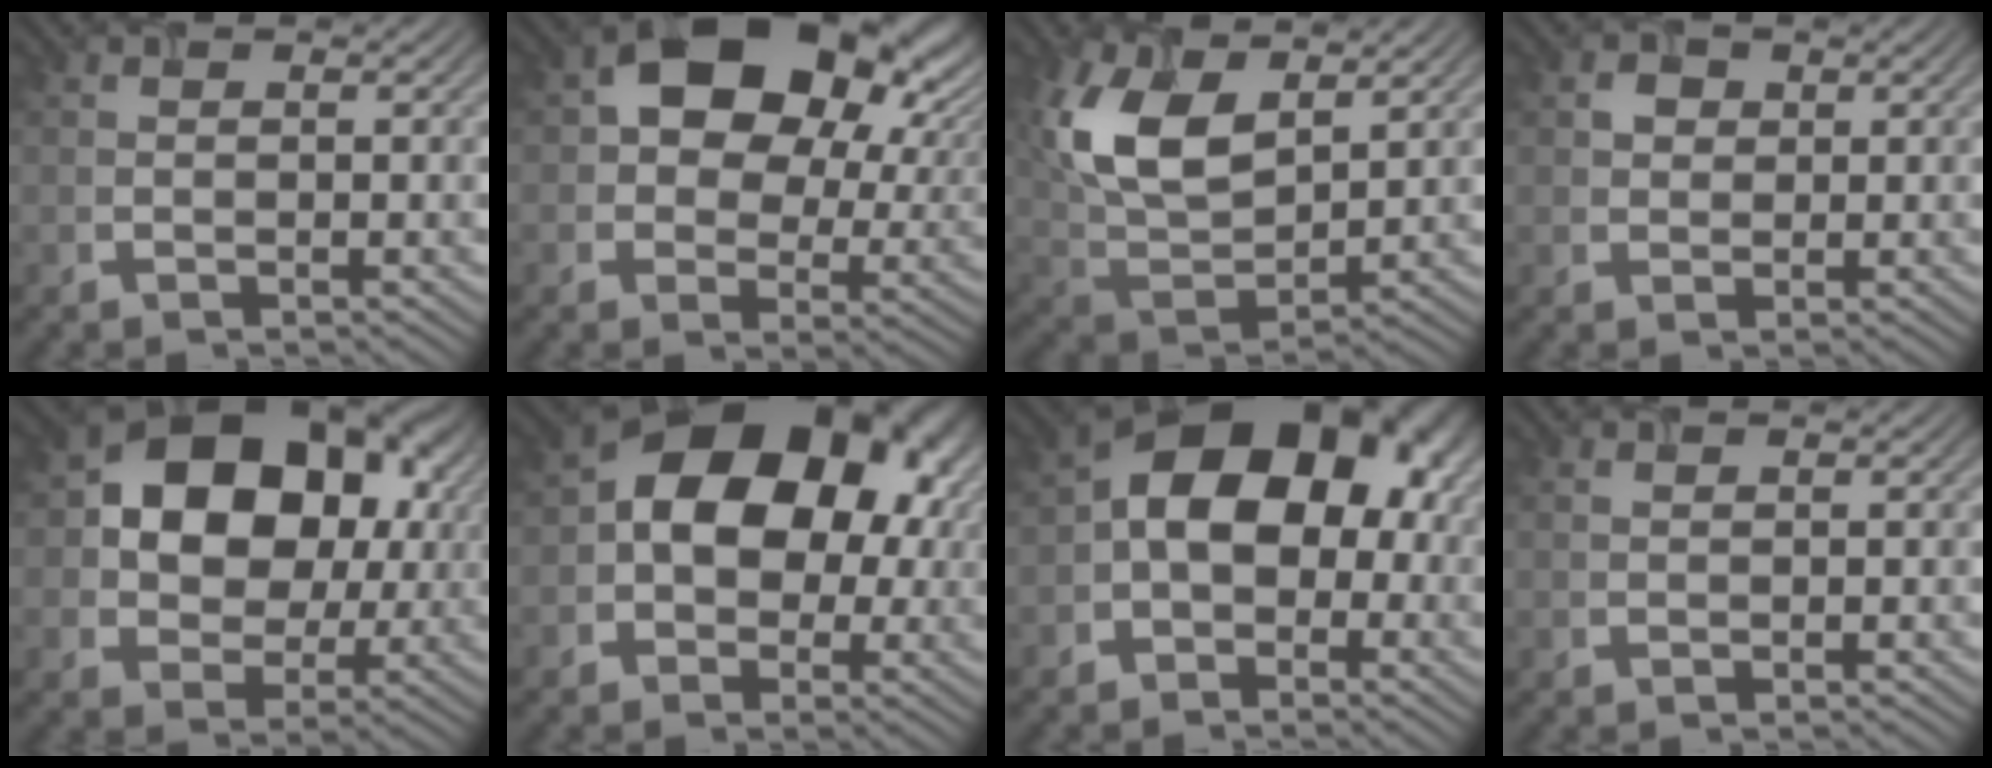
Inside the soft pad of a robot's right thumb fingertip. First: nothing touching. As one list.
[{"total": 15.5, "force": [5.5, 10.8, 9.6], "torque": [-0.132, 0.002, 0.102]}, {"total": 12.0, "force": [4.8, 6.3, 9.0], "torque": [-0.217, 0.000, 0.102]}, {"total": 1.2, "force": [0.4, 1.2, -0.1], "torque": [0.004, -0.002, 0.012]}, {"total": 13.9, "force": [2.6, 10.6, 8.7], "torque": [-0.115, 0.007, 0.042]}, {"total": 15.2, "force": [1.3, 11.3, 10.1], "torque": [-0.102, 0.018, 0.010]}, {"total": 13.1, "force": [-0.3, 9.1, 9.5], "torque": [-0.129, 0.014, -0.014]}, {"total": 0.6, "force": [0.5, 0.1, 0.2], "torque": [-0.004, -0.003, 0.010]}]